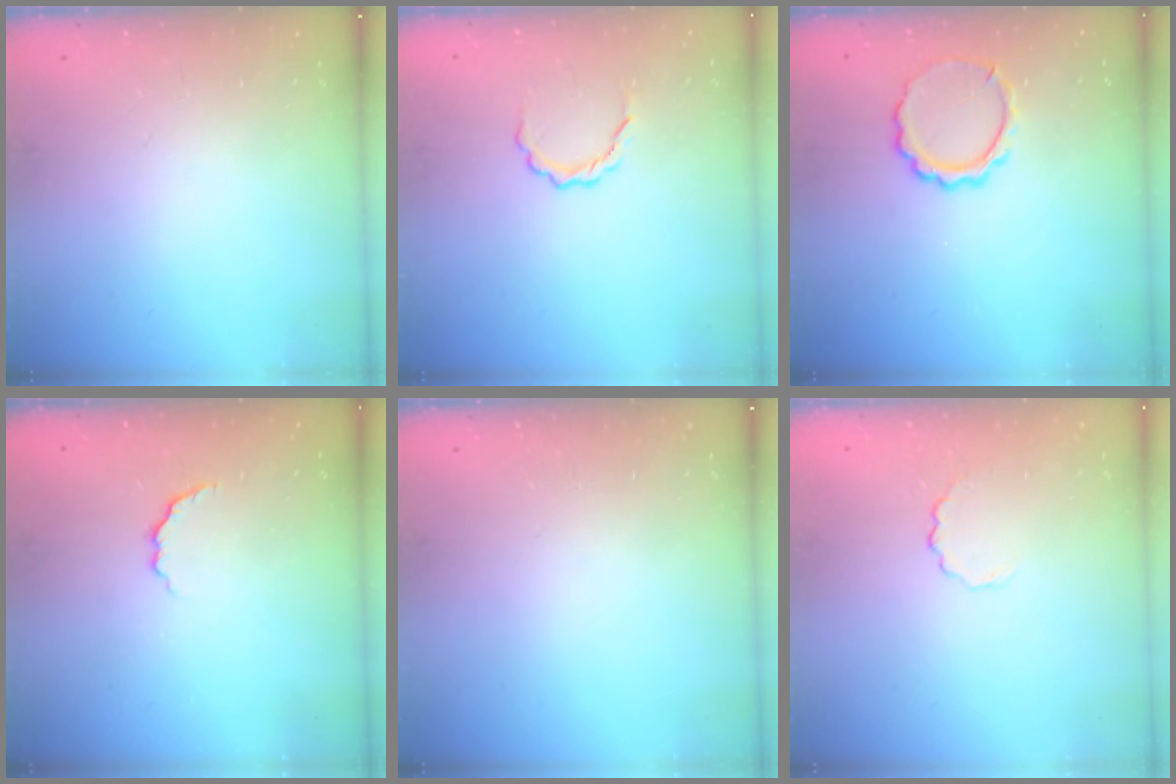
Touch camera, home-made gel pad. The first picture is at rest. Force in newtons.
{"total": 4.1, "press": 4.0, "slide": 0.3}
{"total": 7.6, "press": 7.5, "slide": 0.5}
{"total": 3.2, "press": 3.1, "slide": 0.8}
{"total": 0.0}
{"total": 2.8, "press": 2.5, "slide": 1.1}